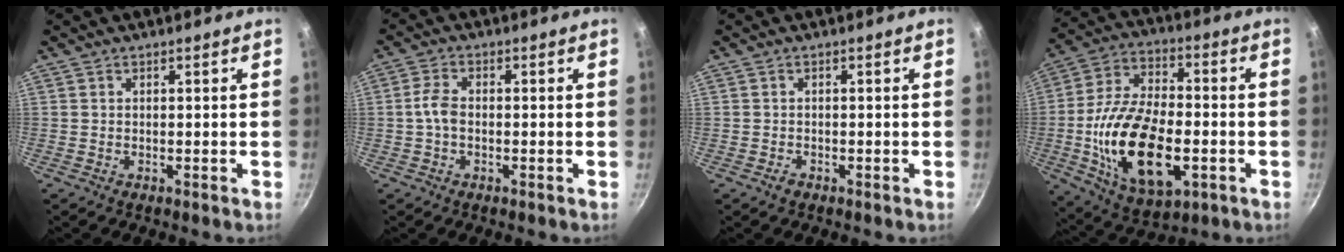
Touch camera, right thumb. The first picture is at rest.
{"total": 3.7, "force": [-0.5, 2.2, 2.9], "torque": [-0.061, 0.015, -0.015]}
{"total": 1.1, "force": [-0.7, 0.7, 0.5], "torque": [-0.008, 0.005, -0.013]}
{"total": 22.1, "force": [-4.7, 11.8, 18.0], "torque": [-0.326, 0.019, -0.077]}